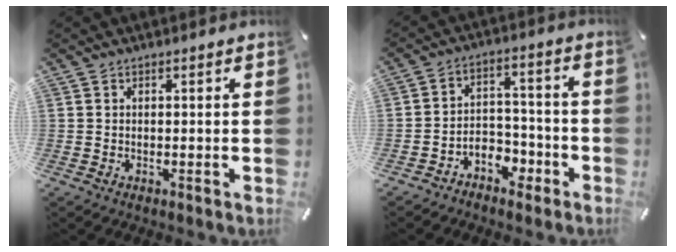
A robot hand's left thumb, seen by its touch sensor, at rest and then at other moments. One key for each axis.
{"total": 6.3, "fx": -4.0, "fy": 4.6, "fz": 1.8, "tx": -0.024, "ty": 0.027, "tz": -0.071}